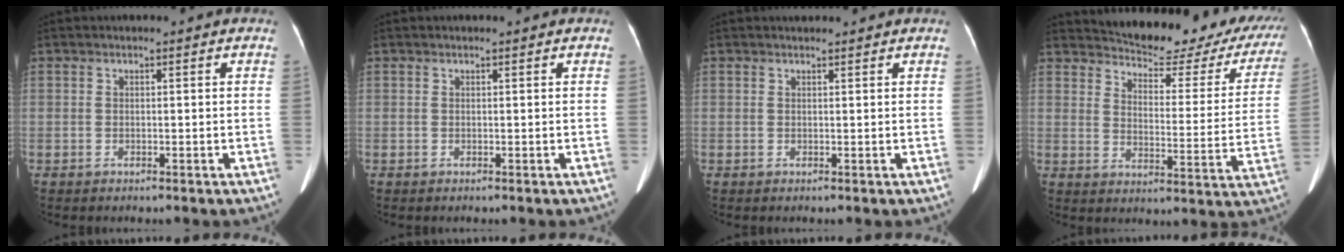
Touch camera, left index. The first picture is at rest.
{"total": 0.0}
{"total": 1.7, "force": [1.6, 0.3, 0.5], "torque": [-0.010, 0.017, 0.024]}
{"total": 22.6, "force": [20.2, 6.5, 7.9], "torque": [-0.090, -0.037, 0.232]}